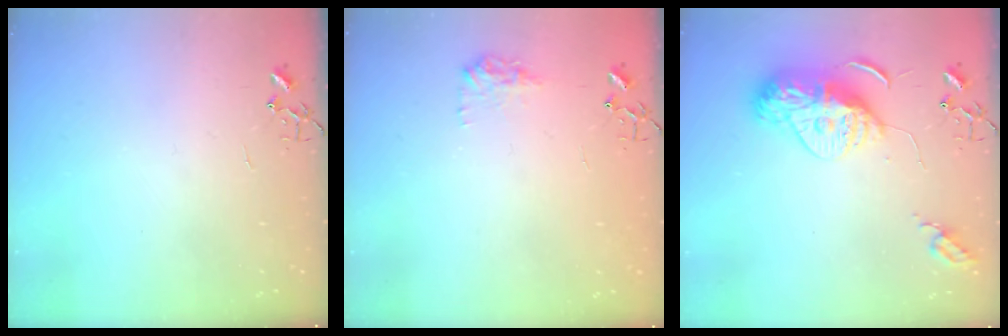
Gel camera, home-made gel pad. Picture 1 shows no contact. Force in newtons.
{"total": 8.7, "press": 8.7, "slide": 0.4}
{"total": 13.3, "press": 13.3, "slide": 1.2}